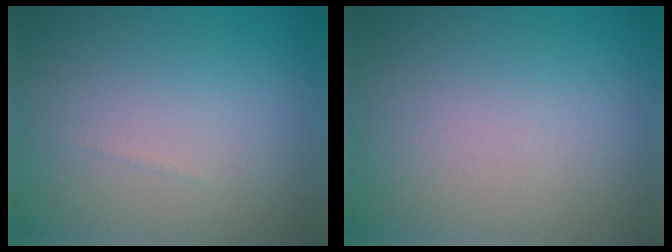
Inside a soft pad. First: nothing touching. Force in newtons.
{"total": 0.0}